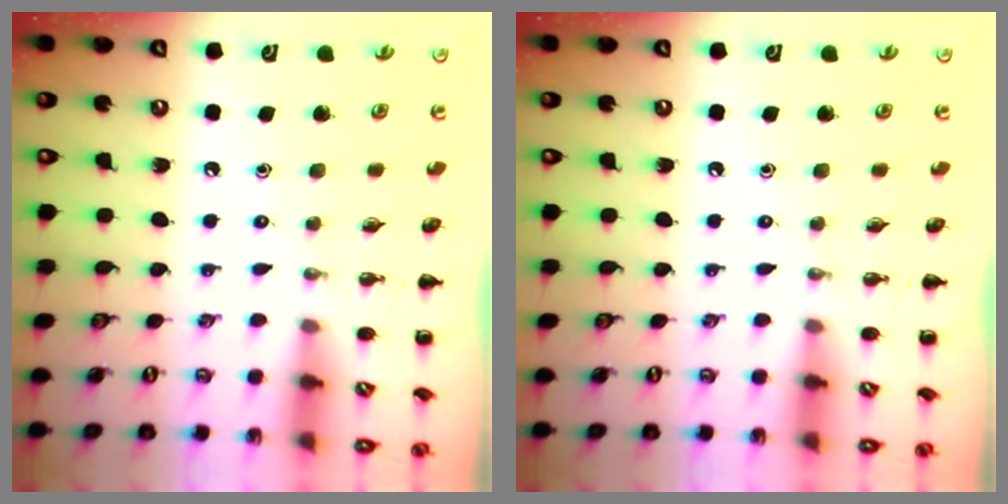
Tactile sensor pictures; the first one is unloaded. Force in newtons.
{"total": 0.0}